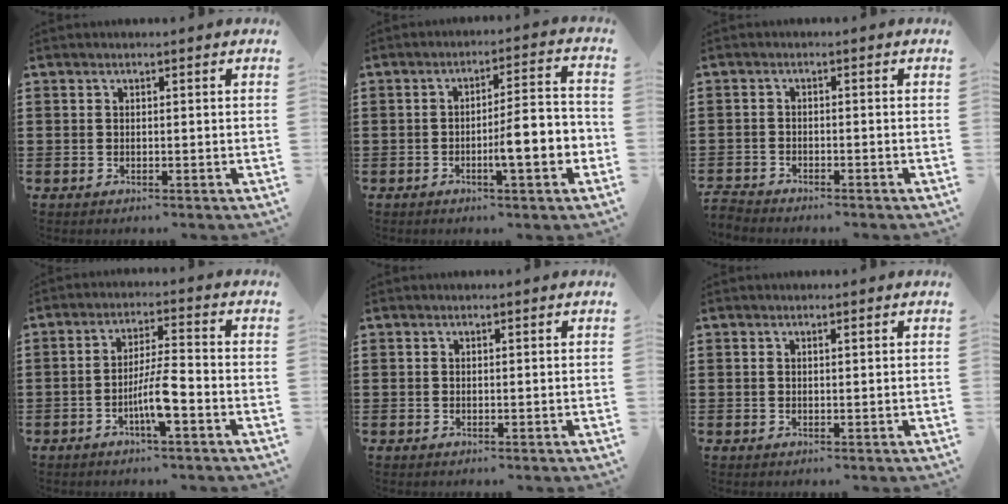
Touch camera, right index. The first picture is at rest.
{"total": 7.5, "force": [-2.4, 1.2, 6.9], "torque": [-0.097, -0.006, -0.045]}
{"total": 2.2, "force": [-2.2, 0.1, -0.2], "torque": [-0.003, 0.001, -0.049]}
{"total": 6.1, "force": [-2.8, 0.8, 5.3], "torque": [-0.108, -0.004, -0.058]}
{"total": 0.0}
{"total": 0.6, "force": [0.2, 0.2, 0.5], "torque": [-0.012, 0.000, 0.004]}